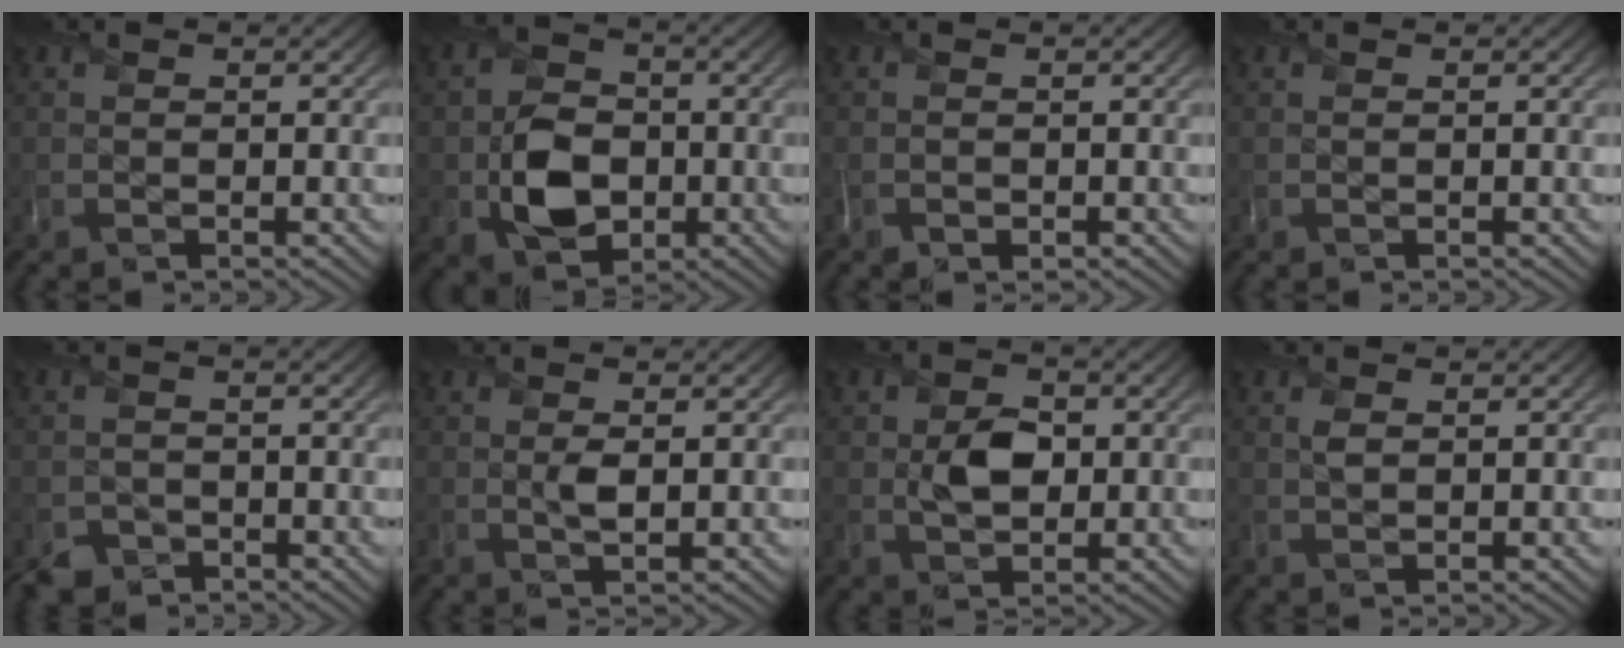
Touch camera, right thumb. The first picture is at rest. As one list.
[{"total": 7.5, "force": [-1.7, 5.9, 4.3], "torque": [-0.087, -0.009, -0.033]}, {"total": 0.9, "force": [-0.5, 0.6, 0.4], "torque": [-0.008, -0.002, -0.010]}, {"total": 0.0}, {"total": 2.8, "force": [-2.3, 1.7, 0.3], "torque": [-0.004, -0.005, -0.048]}, {"total": 1.5, "force": [0.3, 0.6, 1.3], "torque": [-0.027, -0.001, 0.007]}, {"total": 4.1, "force": [0.2, 3.1, 2.8], "torque": [-0.056, -0.002, -0.001]}, {"total": 1.0, "force": [0.5, 0.6, 0.7], "torque": [-0.018, 0.000, 0.012]}]